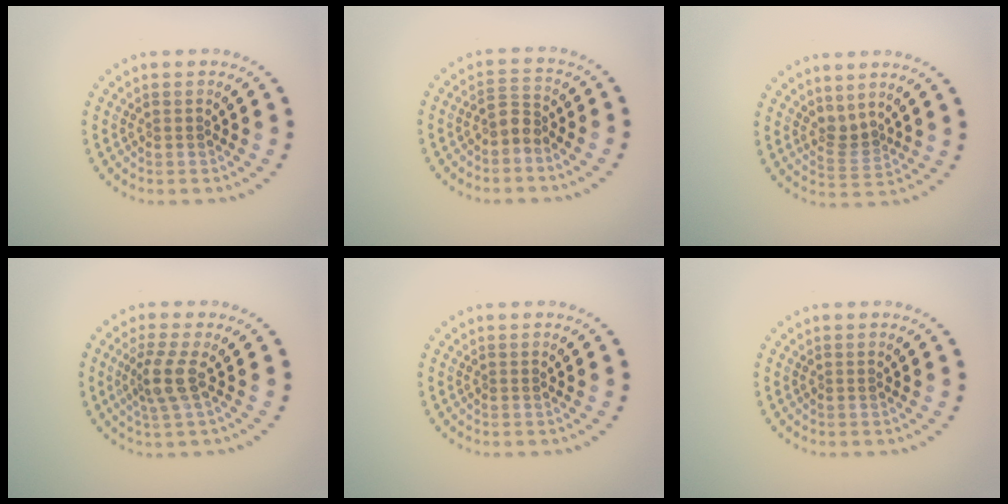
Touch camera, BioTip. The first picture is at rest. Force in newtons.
{"total": 2.0, "press": 1.6, "slide": 1.2}
{"total": 1.7, "press": 1.3, "slide": 1.2}
{"total": 2.7, "press": 2.0, "slide": 1.8}
{"total": 0.0}
{"total": 0.0}